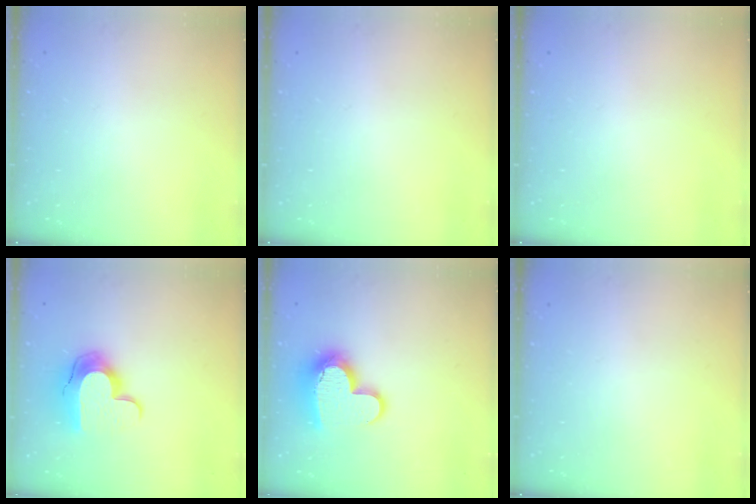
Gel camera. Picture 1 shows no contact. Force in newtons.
{"total": 0.0}
{"total": 0.0}
{"total": 12.5, "press": 12.5, "slide": 0.7}
{"total": 14.6, "press": 14.5, "slide": 1.2}
{"total": 0.0}